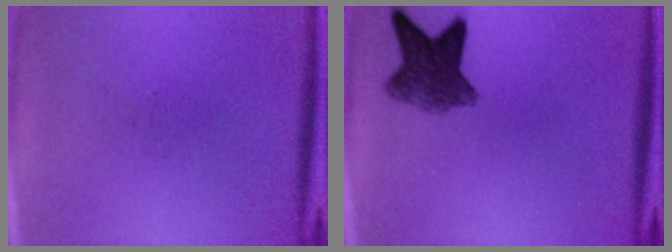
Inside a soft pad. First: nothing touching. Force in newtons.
{"total": 7.4}